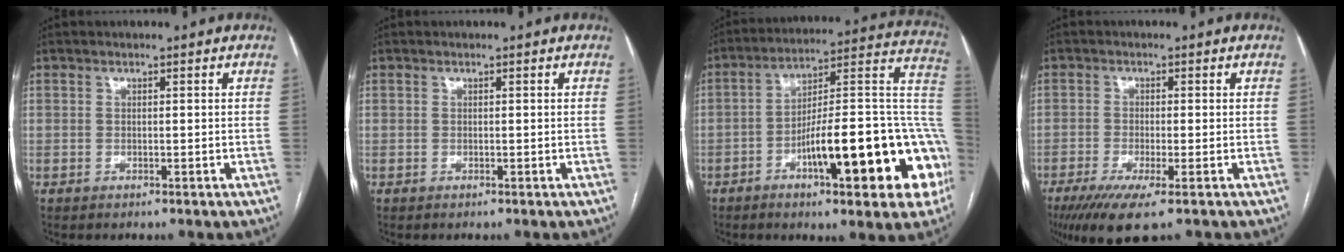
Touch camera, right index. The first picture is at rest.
{"total": 0.0}
{"total": 24.5, "force": [-8.0, 5.2, 22.6], "torque": [-0.235, 0.029, -0.108]}
{"total": 6.9, "force": [-4.2, 0.7, 5.5], "torque": [-0.093, -0.018, -0.070]}